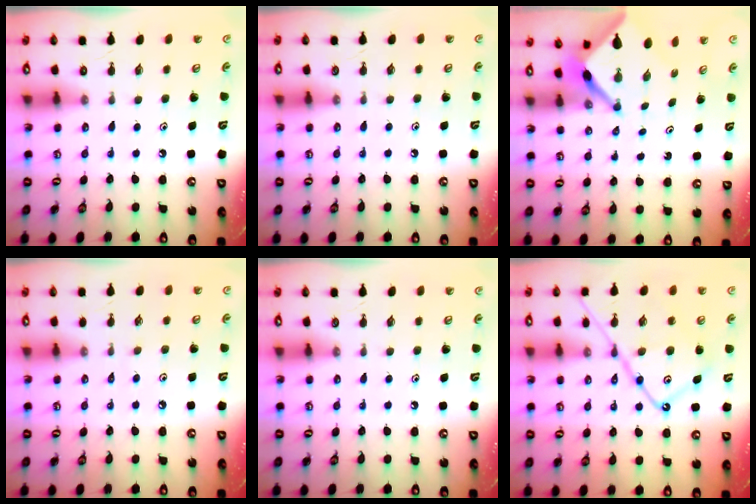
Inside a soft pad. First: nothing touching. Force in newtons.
{"total": 2.8, "press": 2.8, "slide": 0.4}
{"total": 4.2, "press": 4.2, "slide": 0.2}
{"total": 2.9, "press": 2.9, "slide": 0.6}
{"total": 2.3, "press": 2.3, "slide": 0.4}
{"total": 15.9, "press": 15.8, "slide": 1.7}